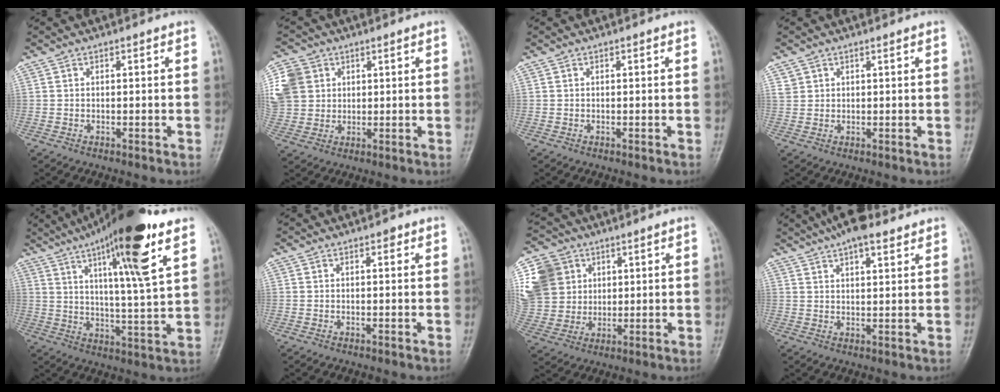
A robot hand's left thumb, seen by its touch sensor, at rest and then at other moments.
{"total": 12.0, "force": [3.5, 10.3, 5.1], "torque": [-0.116, 0.014, 0.069]}
{"total": 0.0}
{"total": 1.6, "force": [0.9, 1.2, 0.2], "torque": [0.010, -0.002, 0.016]}
{"total": 19.1, "force": [10.4, 2.5, 15.8], "torque": [-0.243, -0.033, 0.165]}
{"total": 0.8, "force": [0.4, 0.5, 0.4], "torque": [0.001, 0.002, 0.000]}
{"total": 16.2, "force": [5.2, 13.8, 6.8], "torque": [-0.146, 0.015, 0.109]}
{"total": 8.8, "force": [6.3, 3.0, 5.3], "torque": [-0.068, -0.004, 0.100]}